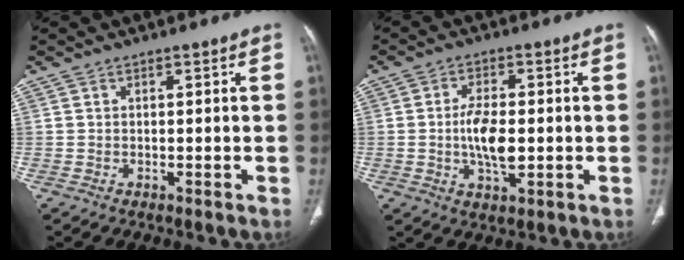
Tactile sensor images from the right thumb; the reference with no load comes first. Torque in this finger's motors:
{"motor_torque": [0.88, 2.27, 1.03, -0.35, 0.13]}